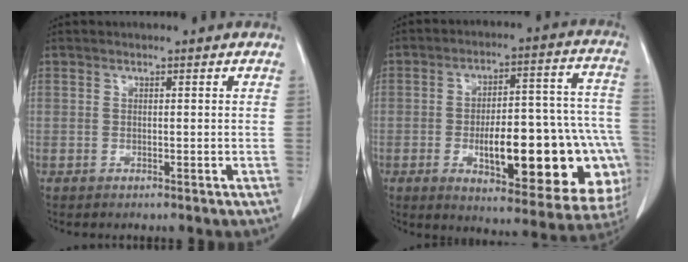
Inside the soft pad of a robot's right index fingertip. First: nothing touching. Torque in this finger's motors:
{"motor_torque": [1.39, -0.75, 0.49, 0.21]}